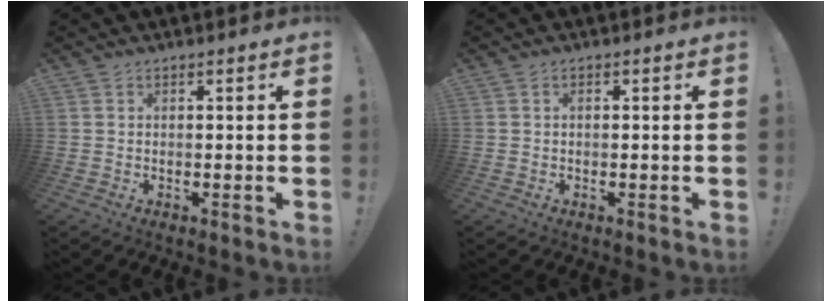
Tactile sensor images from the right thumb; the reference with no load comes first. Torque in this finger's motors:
{"motor_torque": [0.15, 0.11, -0.03, -0.04, -0.07]}